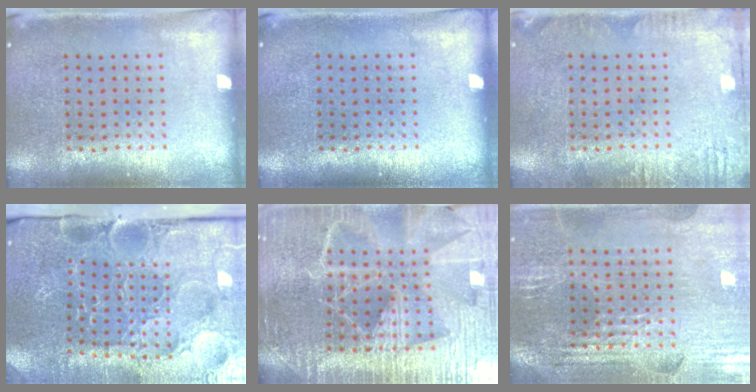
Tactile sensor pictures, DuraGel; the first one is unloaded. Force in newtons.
{"total": 0.0}
{"total": 1.9, "press": 1.9, "slide": 0.3}
{"total": 3.9, "press": 3.8, "slide": 1.1}
{"total": 5.1, "press": 4.6, "slide": 2.1}
{"total": 2.9, "press": 2.8, "slide": 0.5}